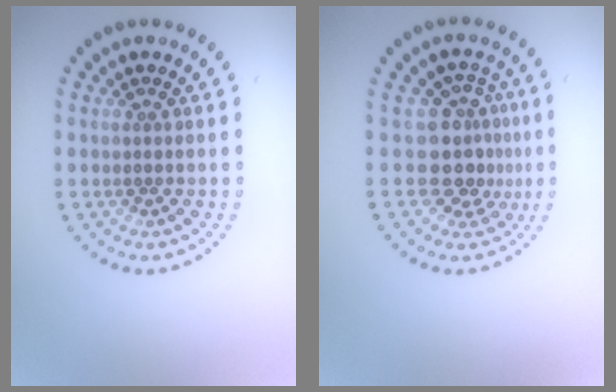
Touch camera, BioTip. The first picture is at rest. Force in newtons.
{"total": 3.9, "press": 3.0, "slide": 2.5}